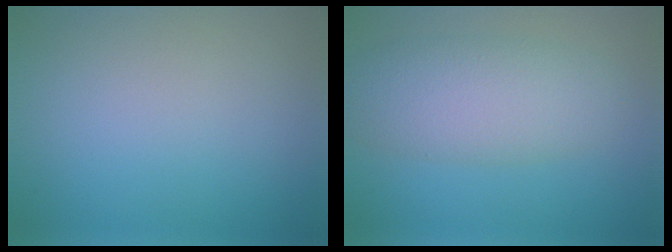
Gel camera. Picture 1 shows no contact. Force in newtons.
{"total": 5.6, "press": 5.6, "slide": 0.2}